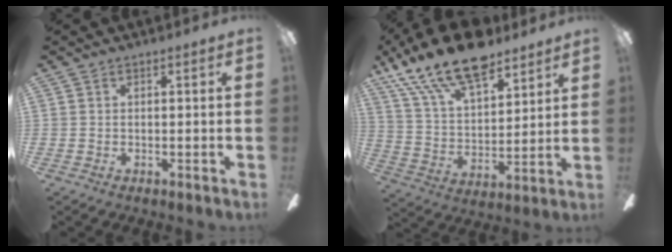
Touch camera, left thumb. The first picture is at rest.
{"total": 19.1, "force": [13.5, 7.6, 11.2], "torque": [-0.228, -0.076, 0.235]}